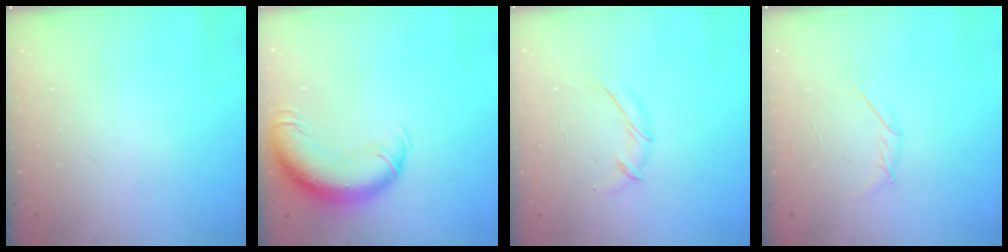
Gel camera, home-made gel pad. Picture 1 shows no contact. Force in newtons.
{"total": 13.5, "press": 13.1, "slide": 3.5}
{"total": 6.1, "press": 6.0, "slide": 1.1}
{"total": 3.6, "press": 3.5, "slide": 0.9}